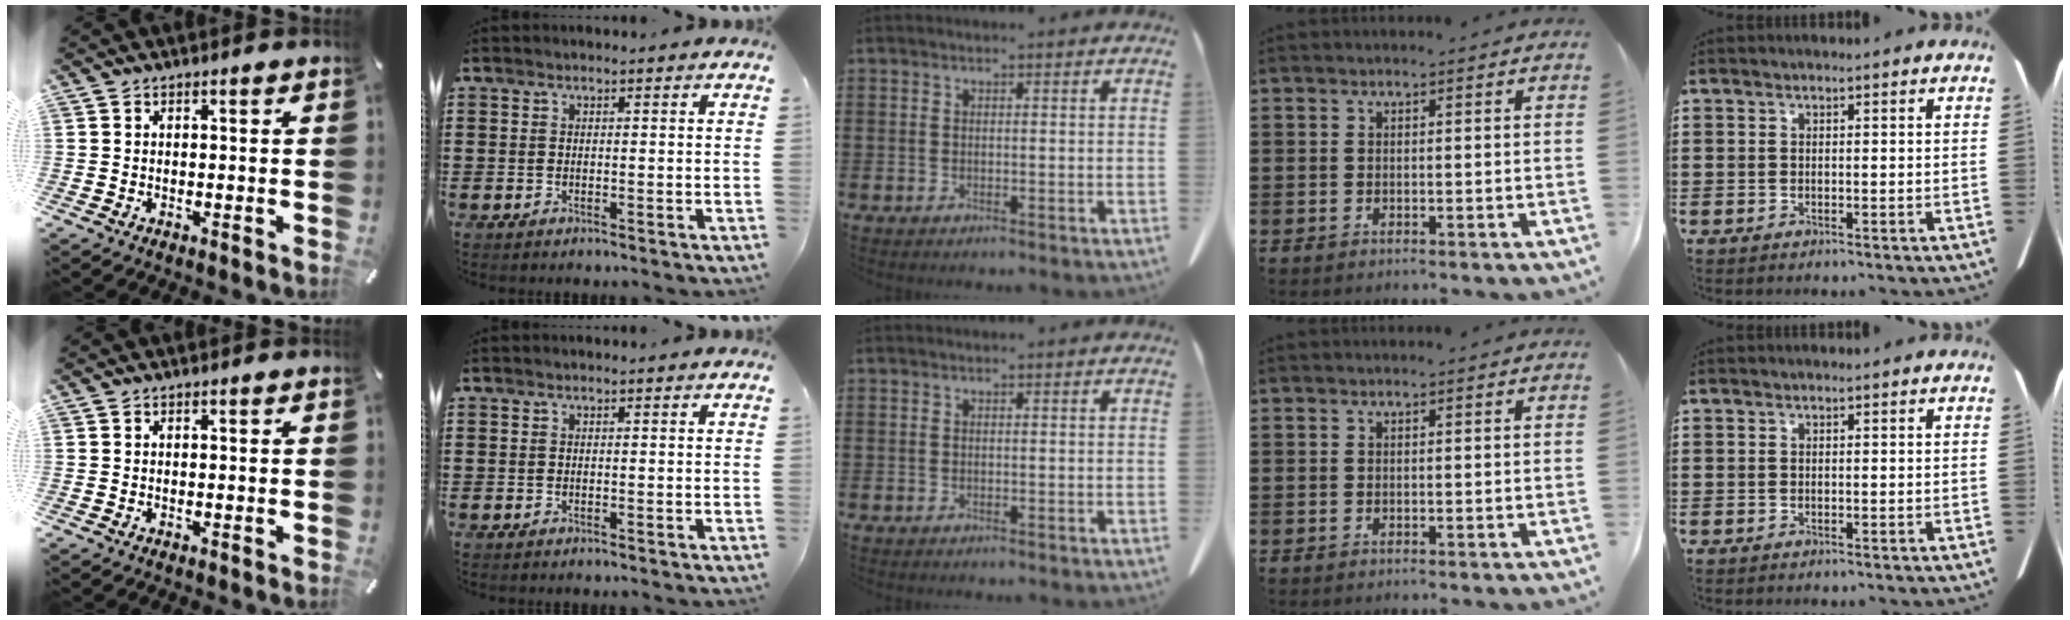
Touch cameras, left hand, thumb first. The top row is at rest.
{}